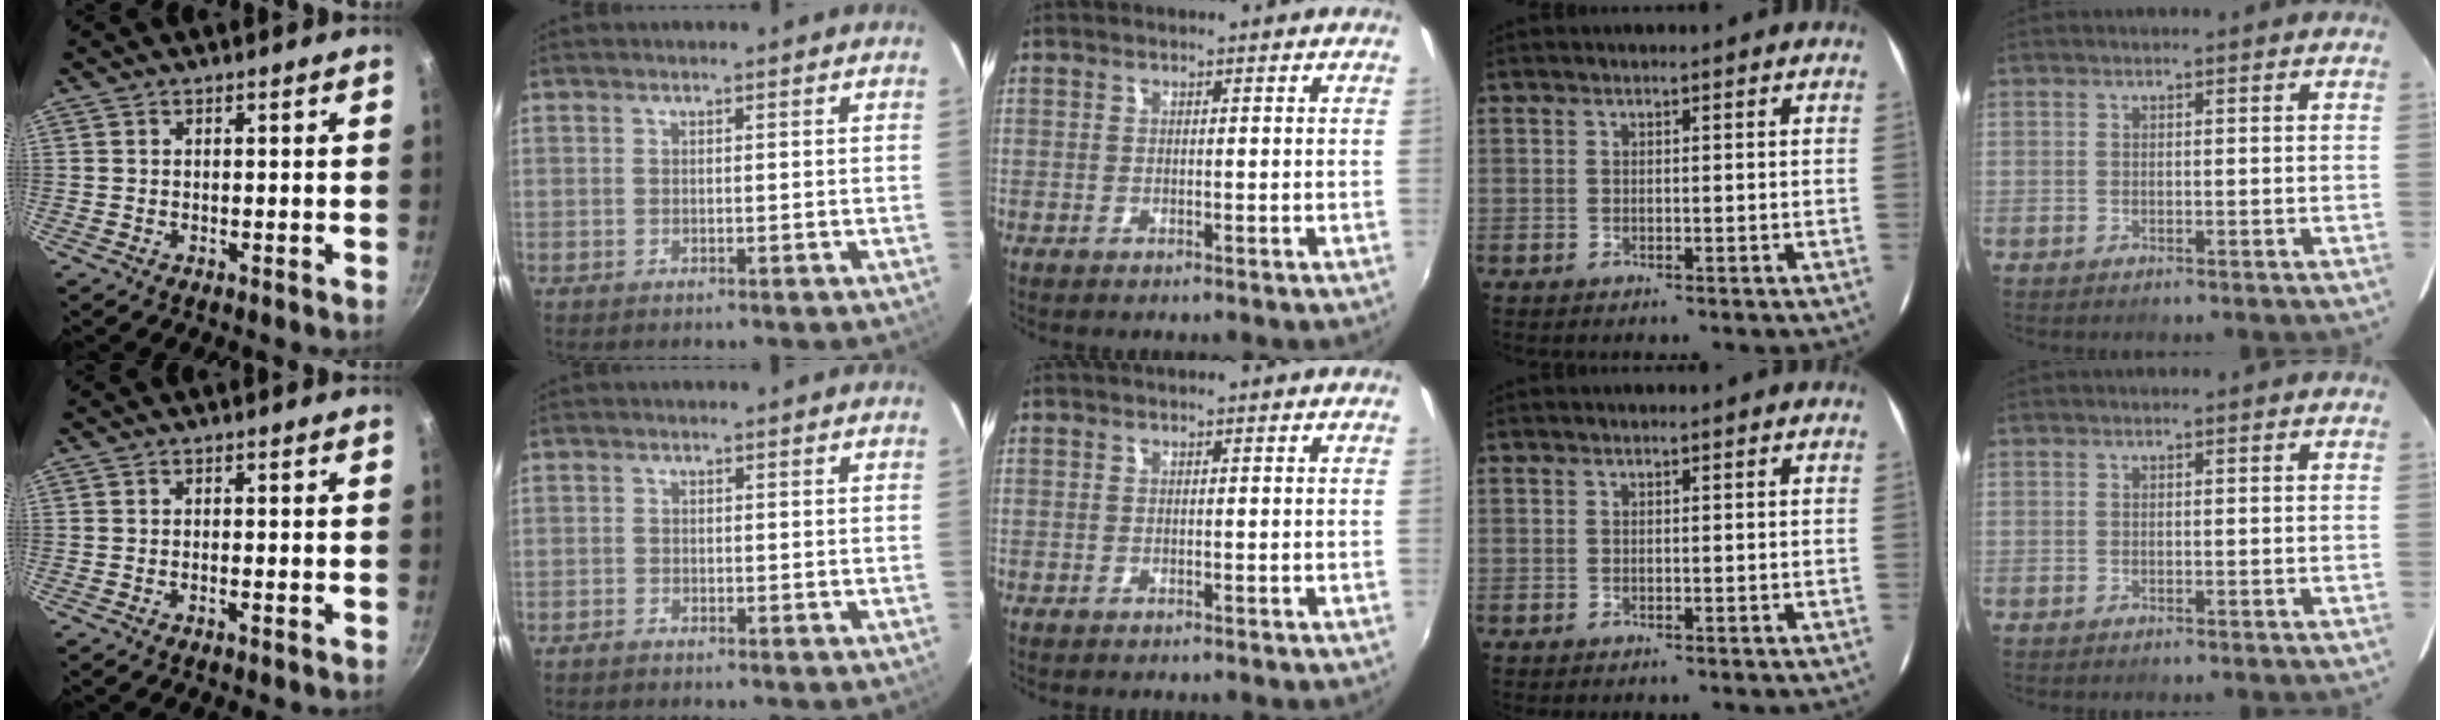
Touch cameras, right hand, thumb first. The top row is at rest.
{"thumb": {"total": 0.8, "force": [-0.5, 0.1, 0.6], "torque": [-0.020, 0.006, -0.011]}, "index": {"total": 1.0, "force": [-0.9, 0.3, 0.0], "torque": [-0.006, 0.003, -0.022]}}